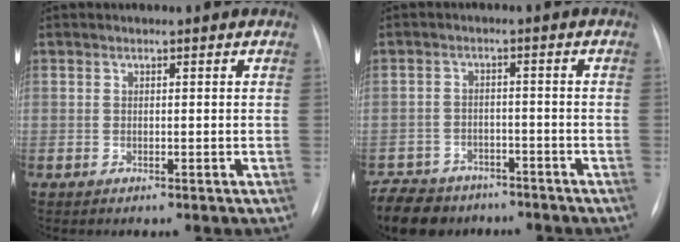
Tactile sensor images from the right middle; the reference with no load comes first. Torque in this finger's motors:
{"motor_torque": [0.45, -0.68, 0.03, 0.03]}